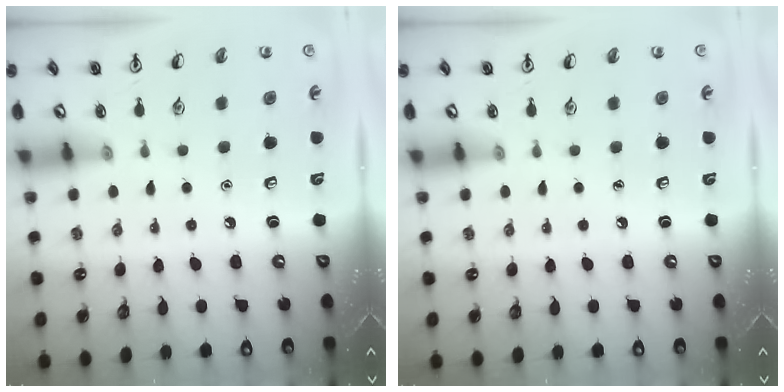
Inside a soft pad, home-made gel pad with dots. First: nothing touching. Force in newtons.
{"total": 0.0}